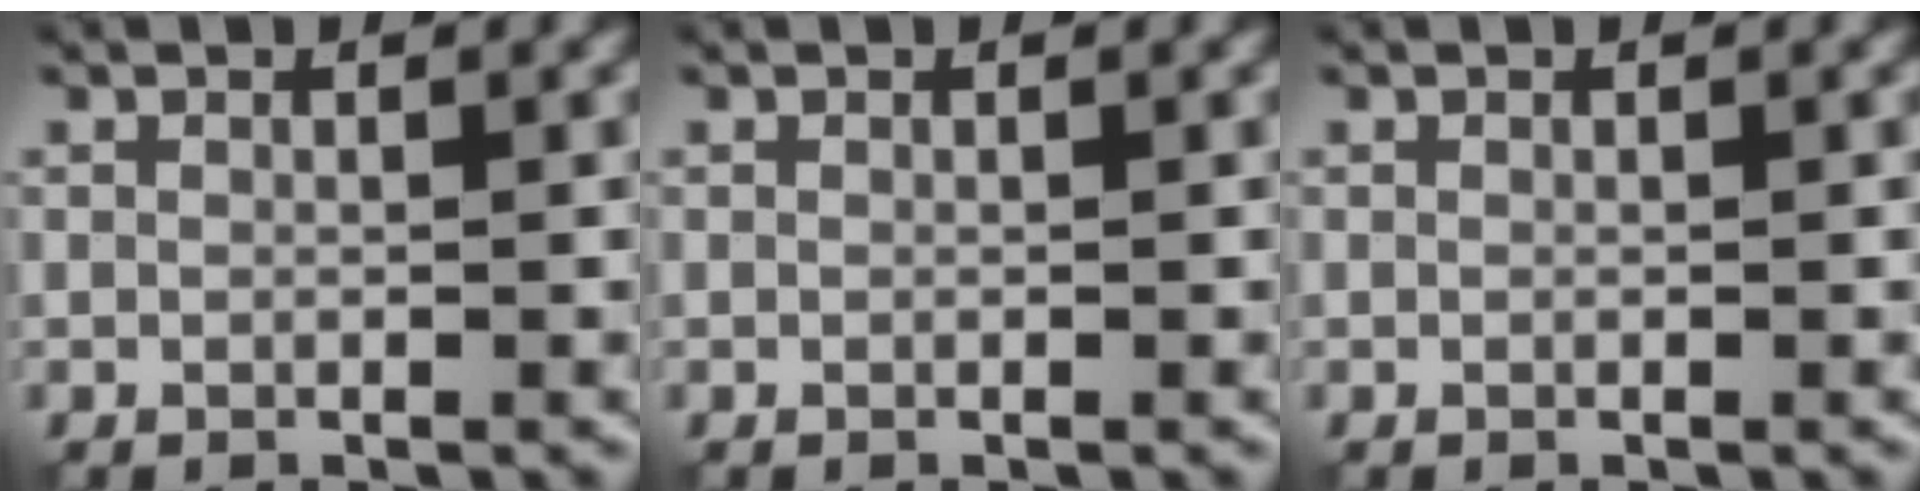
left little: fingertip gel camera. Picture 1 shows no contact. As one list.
[{"total": 0.0}, {"total": 0.0}]